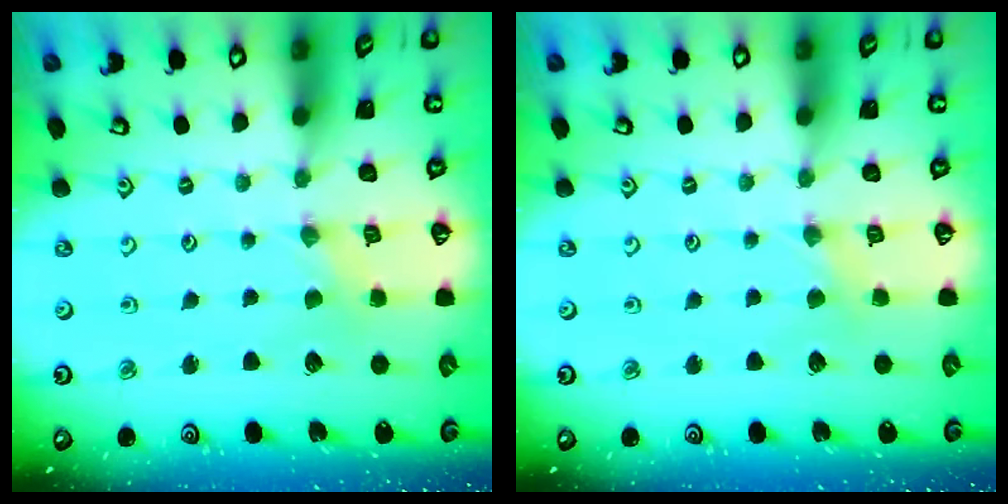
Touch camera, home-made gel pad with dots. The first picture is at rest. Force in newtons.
{"total": 2.4, "press": 2.4, "slide": 0.4}